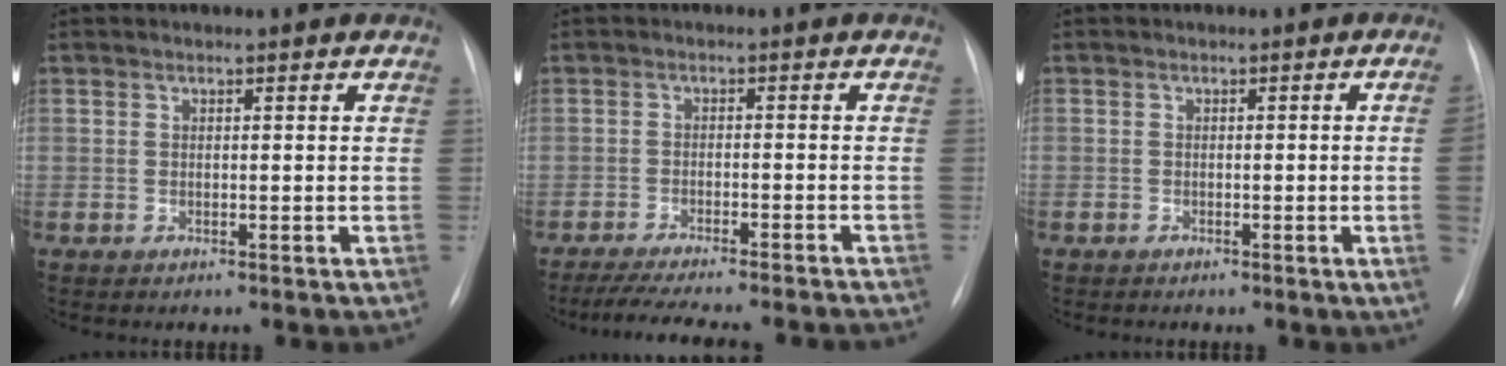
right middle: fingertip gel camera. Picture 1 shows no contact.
{"total": 16.2, "force": [-14.7, 1.4, 6.6], "torque": [-0.105, -0.018, -0.198]}
{"total": 2.5, "force": [-0.5, -0.7, 2.4], "torque": [-0.031, -0.001, -0.008]}